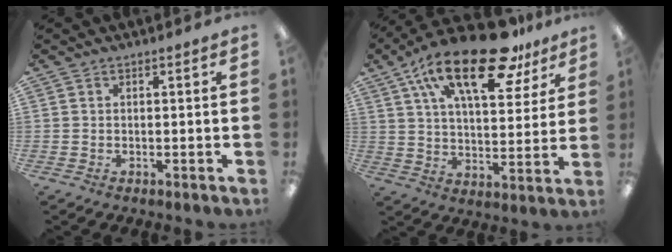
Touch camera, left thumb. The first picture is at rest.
{"total": 23.5, "force": [14.5, 9.6, 15.8], "torque": [-0.257, -0.068, 0.243]}